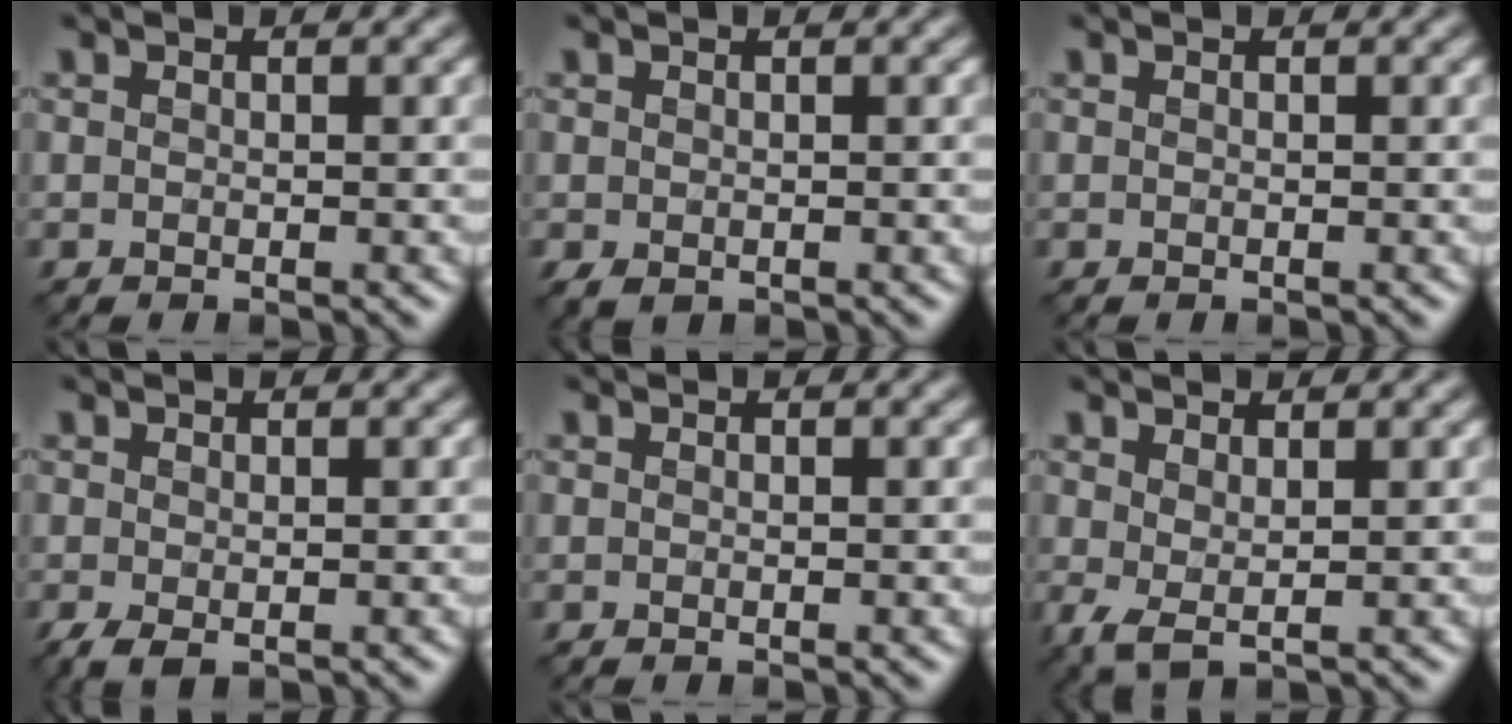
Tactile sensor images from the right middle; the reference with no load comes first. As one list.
[{"total": 1.0, "force": [-0.2, 0.7, 0.6], "torque": [-0.017, 0.000, -0.001]}, {"total": 0.0}, {"total": 1.5, "force": [-0.6, 0.8, 1.1], "torque": [-0.031, -0.006, -0.009]}, {"total": 0.0}, {"total": 1.9, "force": [0.5, 0.8, 1.7], "torque": [-0.045, -0.003, 0.010]}]